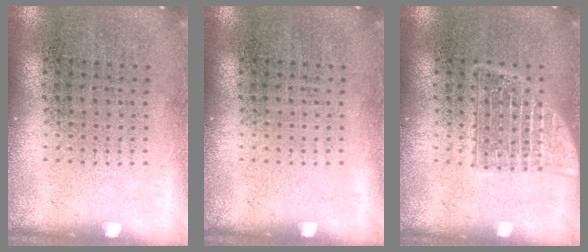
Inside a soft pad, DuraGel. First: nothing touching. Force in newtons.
{"total": 0.0}
{"total": 2.3, "press": 2.3, "slide": 0.3}